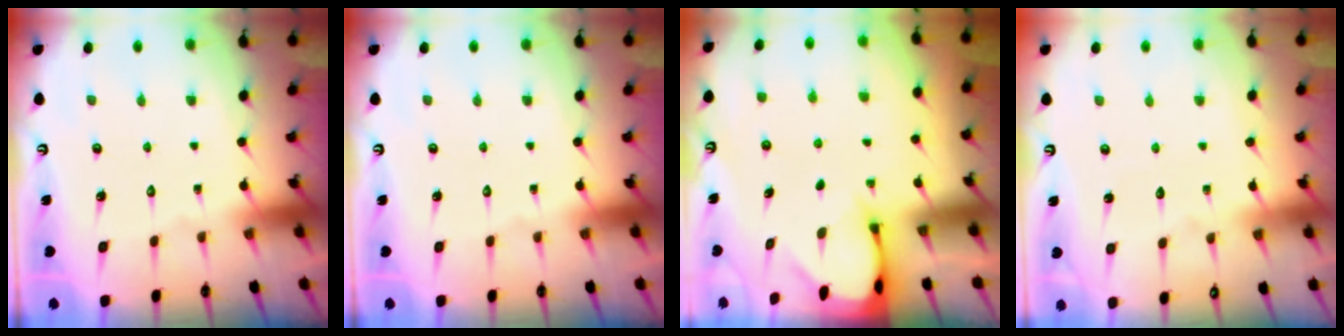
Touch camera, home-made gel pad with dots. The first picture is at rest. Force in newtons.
{"total": 0.0}
{"total": 2.0, "press": 2.0, "slide": 0.1}
{"total": 2.8, "press": 2.8, "slide": 0.2}